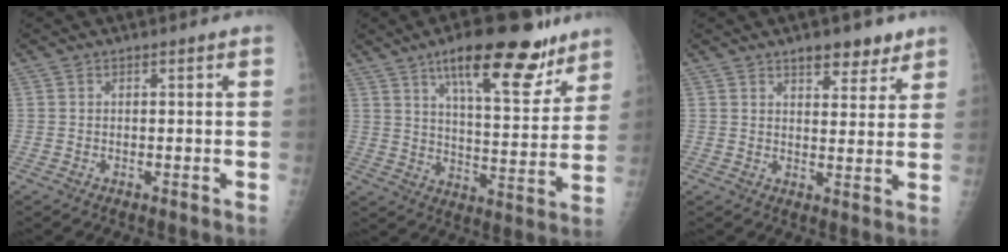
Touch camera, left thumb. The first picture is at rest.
{"total": 19.2, "force": [12.2, 6.2, 13.5], "torque": [-0.161, -0.056, 0.189]}
{"total": 6.6, "force": [4.7, 3.0, 3.6], "torque": [-0.022, -0.025, 0.066]}